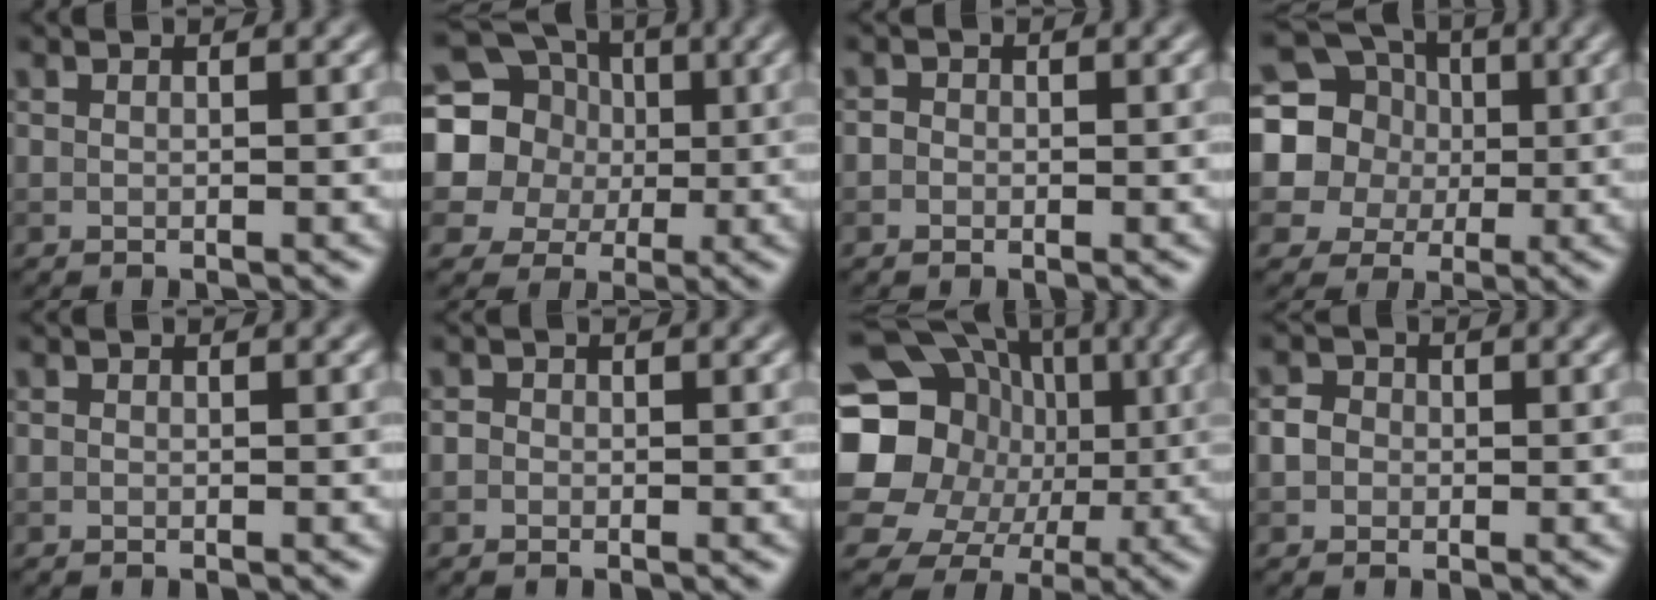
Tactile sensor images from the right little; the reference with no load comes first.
{"total": 14.5, "force": [2.6, 13.4, 5.0], "torque": [-0.150, 0.026, 0.021]}
{"total": 0.9, "force": [-0.2, 0.8, 0.2], "torque": [0.000, -0.003, -0.010]}
{"total": 13.0, "force": [2.1, 12.0, 4.5], "torque": [-0.140, 0.030, 0.020]}
{"total": 0.0}
{"total": 0.7, "force": [-0.3, 0.6, 0.1], "torque": [0.000, -0.003, -0.007]}
{"total": 18.4, "force": [0.9, 16.7, 7.8], "torque": [-0.175, 0.019, -0.018]}
{"total": 1.9, "force": [-0.2, 1.8, 0.7], "torque": [0.002, 0.005, -0.011]}